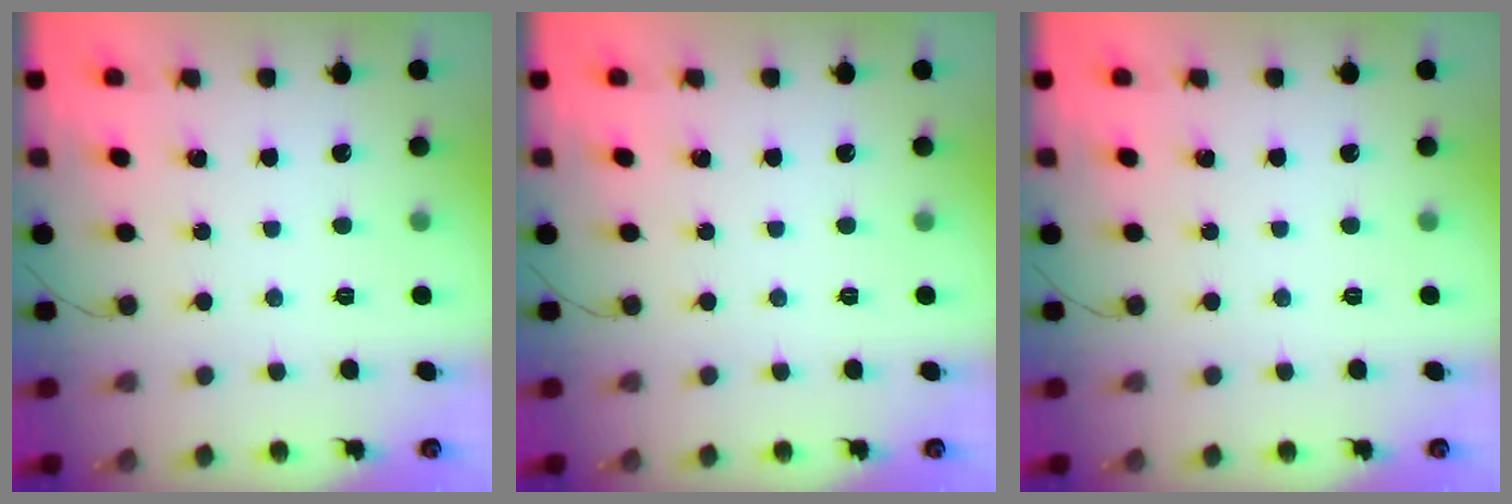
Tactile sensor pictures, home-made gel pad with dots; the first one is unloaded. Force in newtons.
{"total": 0.0}
{"total": 0.0}